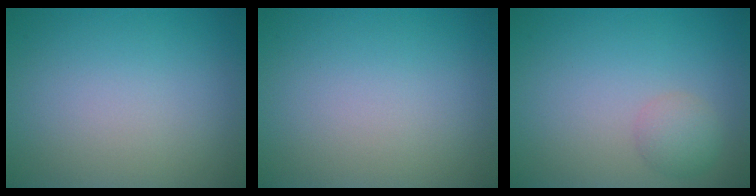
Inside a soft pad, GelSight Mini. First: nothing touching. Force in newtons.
{"total": 0.0}
{"total": 1.9, "press": 1.9, "slide": 0.1}